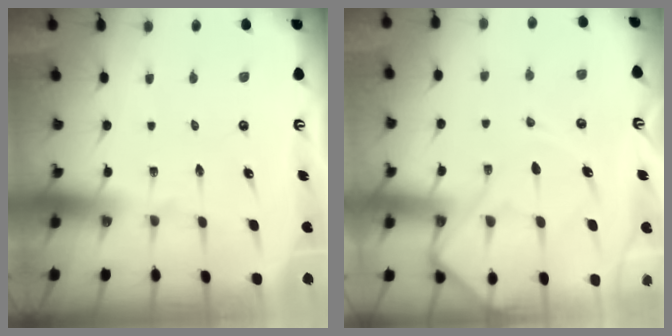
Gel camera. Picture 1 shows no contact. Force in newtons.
{"total": 11.4, "press": 11.4, "slide": 1.3}